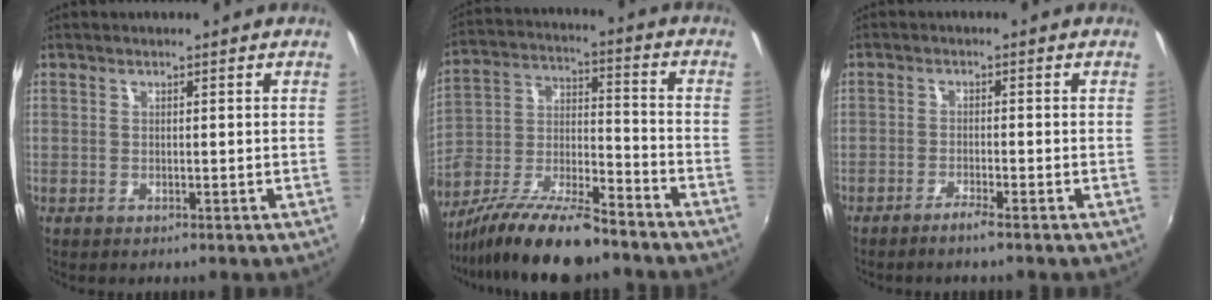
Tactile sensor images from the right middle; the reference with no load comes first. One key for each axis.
{"total": 16.8, "fx": -12.2, "fy": 4.5, "fz": 10.7, "tx": -0.220, "ty": -0.020, "tz": -0.221}
{"total": 2.4, "fx": -2.0, "fy": -0.2, "fz": 1.3, "tx": -0.041, "ty": -0.002, "tz": -0.042}